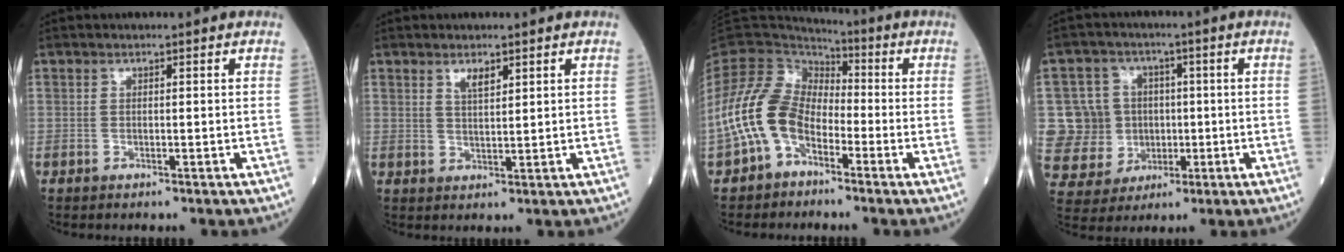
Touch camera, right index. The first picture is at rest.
{"total": 2.4, "force": [1.6, 0.7, 1.6], "torque": [-0.033, 0.001, 0.032]}
{"total": 9.9, "force": [-4.0, 6.6, 6.1], "torque": [-0.148, 0.023, -0.085]}
{"total": 9.9, "force": [0.4, 9.6, 2.3], "torque": [-0.065, 0.024, 0.021]}